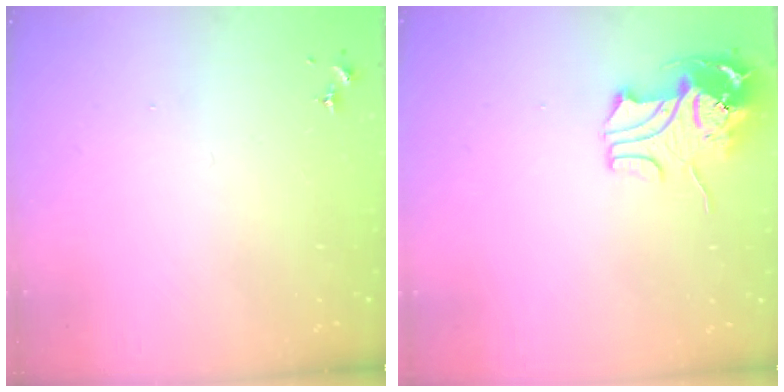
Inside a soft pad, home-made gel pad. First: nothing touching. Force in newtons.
{"total": 10.6, "press": 10.6, "slide": 0.8}